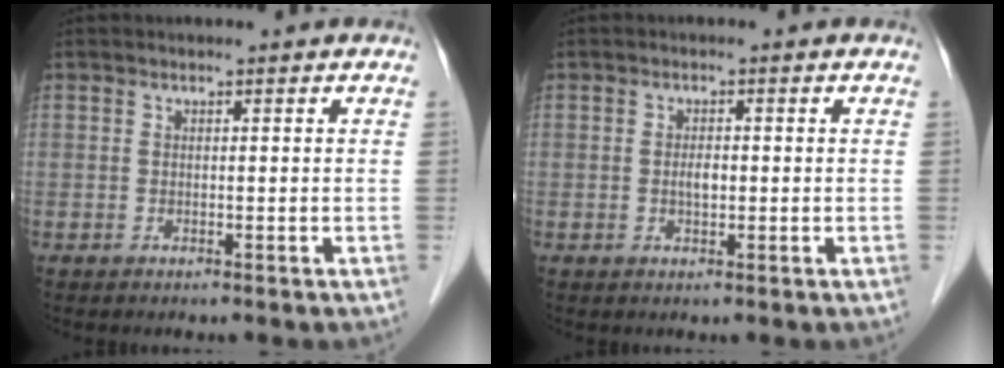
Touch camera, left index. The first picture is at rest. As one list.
[{"total": 1.7, "force": [-0.2, 0.8, 1.5], "torque": [-0.028, 0.001, -0.003]}]